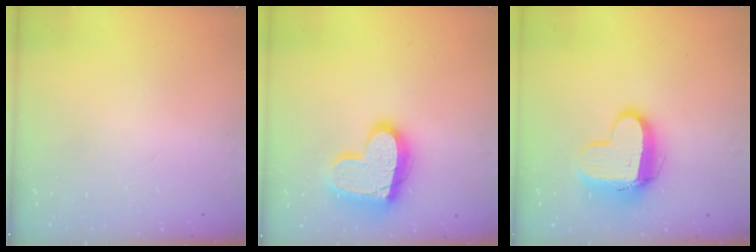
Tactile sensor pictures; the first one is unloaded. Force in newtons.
{"total": 17.6, "press": 17.6, "slide": 1.2}
{"total": 12.4, "press": 12.4, "slide": 1.2}